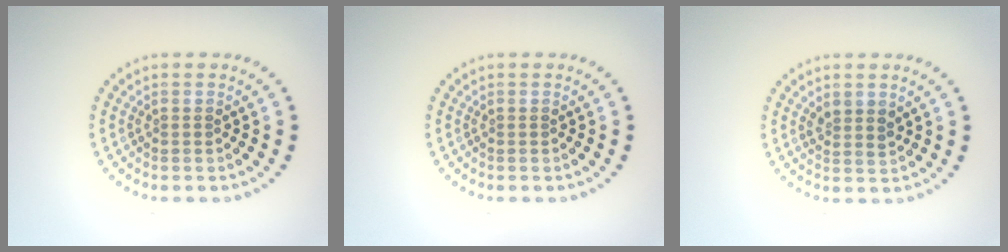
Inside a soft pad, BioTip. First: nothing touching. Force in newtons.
{"total": 0.0}
{"total": 1.4, "press": 1.3, "slide": 0.7}